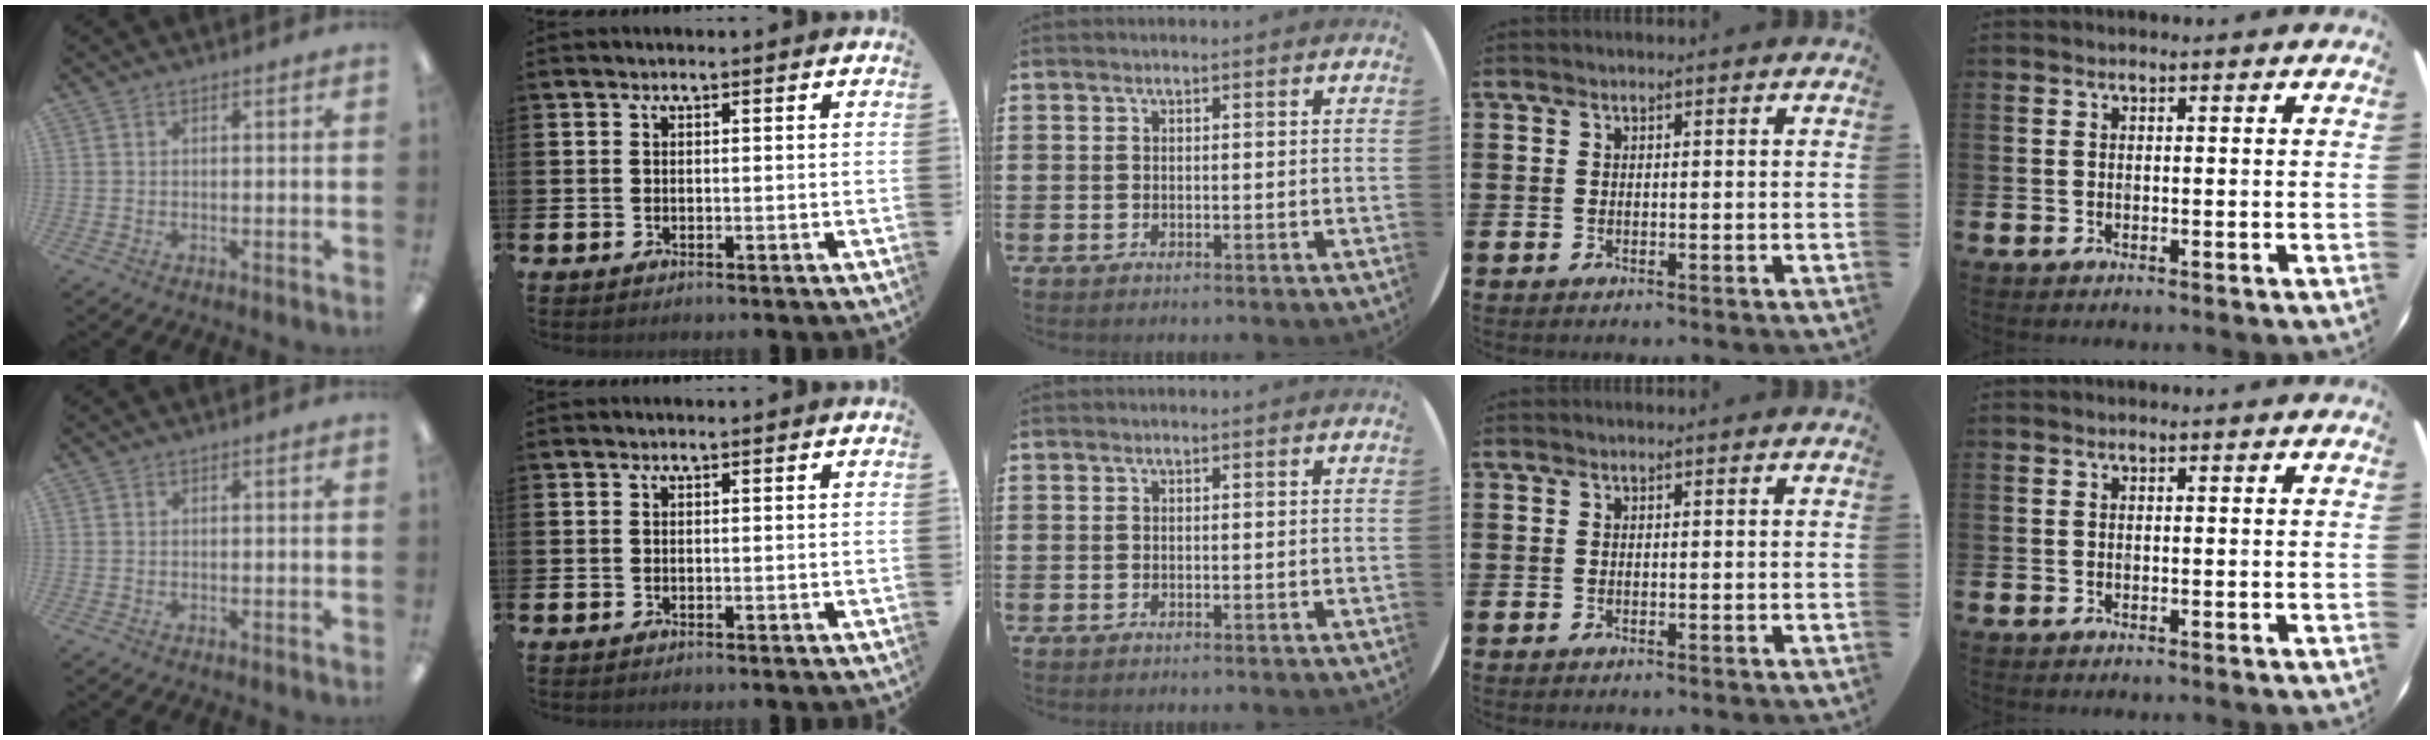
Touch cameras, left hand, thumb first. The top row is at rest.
{}